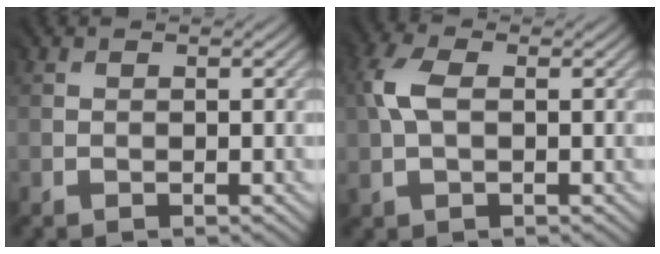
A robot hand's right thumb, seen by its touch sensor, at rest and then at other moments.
{"total": 4.5, "force": [1.0, 2.7, 3.5], "torque": [-0.093, 0.013, 0.014]}